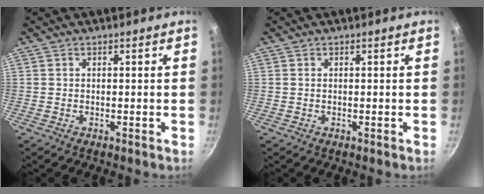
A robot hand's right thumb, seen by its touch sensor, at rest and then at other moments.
{"total": 0.0}